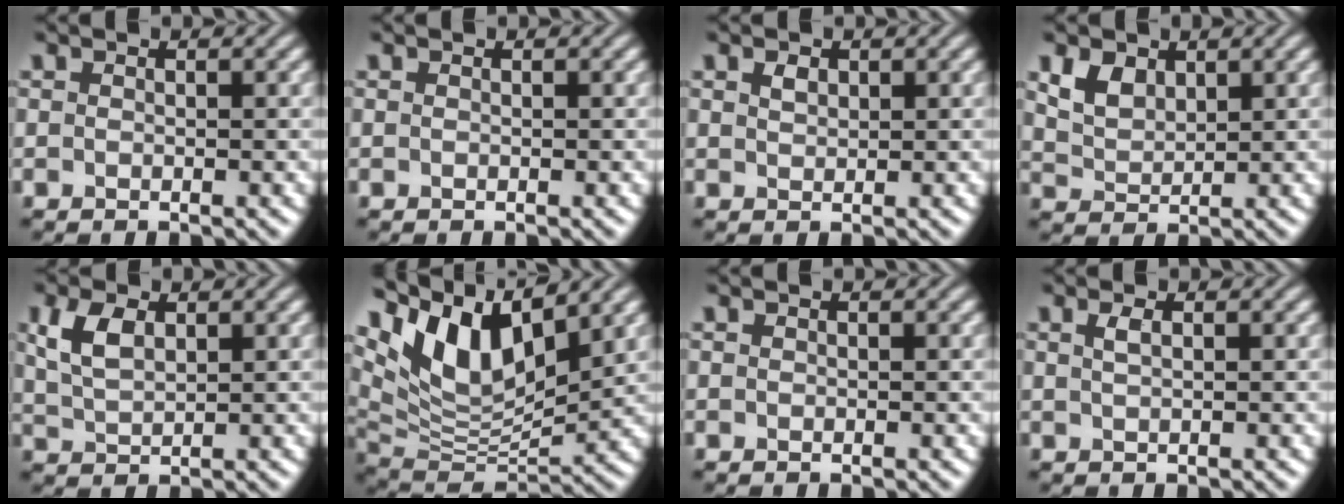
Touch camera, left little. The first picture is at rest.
{"total": 0.0}
{"total": 1.1, "force": [0.7, 0.6, 0.5], "torque": [-0.012, 0.001, 0.014]}
{"total": 2.8, "force": [1.6, 1.8, 1.4], "torque": [-0.036, -0.001, 0.036]}
{"total": 3.7, "force": [1.5, 2.0, 2.6], "torque": [-0.065, 0.006, 0.034]}
{"total": 10.2, "force": [5.8, 4.1, 7.4], "torque": [-0.144, -0.002, 0.113]}
{"total": 0.0}
{"total": 1.1, "force": [0.5, 0.4, 0.9], "torque": [-0.019, 0.003, 0.011]}